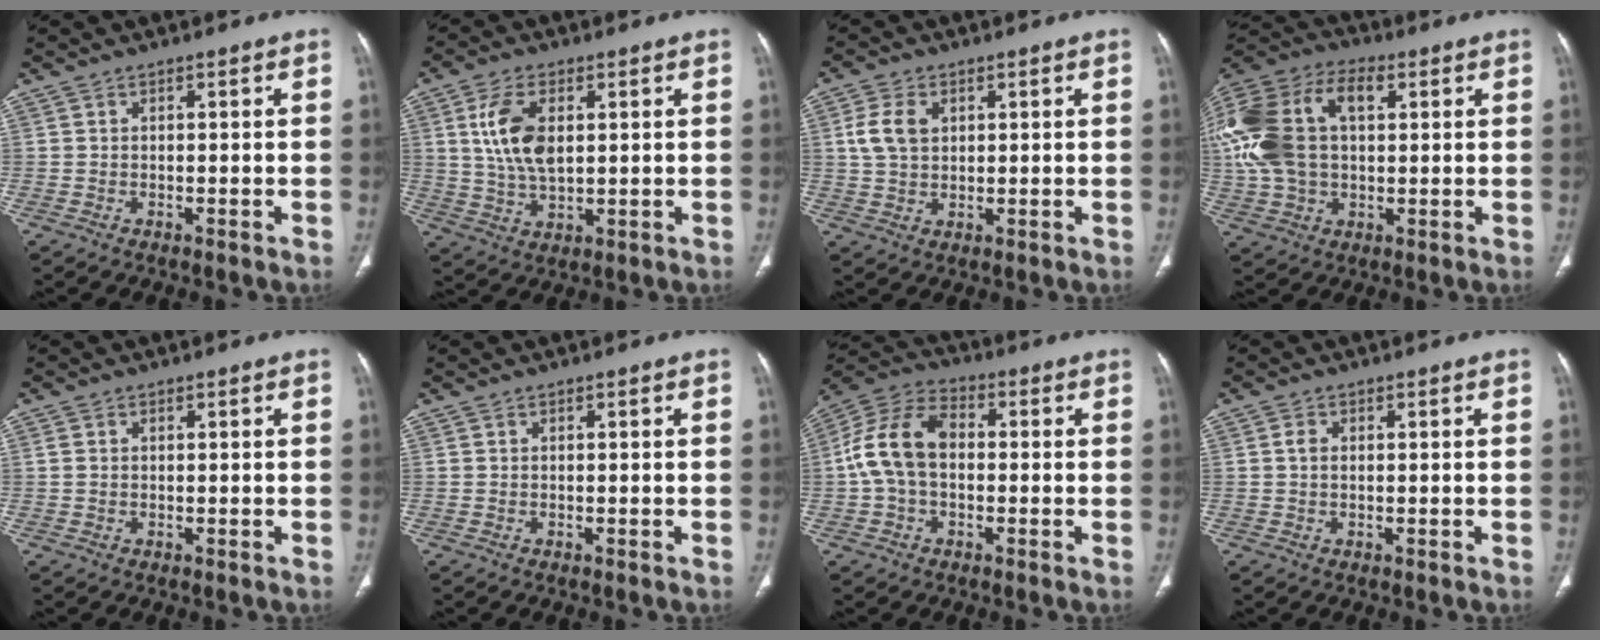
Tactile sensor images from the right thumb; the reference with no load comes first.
{"total": 9.7, "force": [2.3, 5.2, 7.8], "torque": [-0.153, -0.007, 0.047]}
{"total": 6.2, "force": [1.7, 4.3, 4.1], "torque": [-0.080, 0.001, 0.034]}
{"total": 22.9, "force": [4.6, 14.5, 17.1], "torque": [-0.390, 0.036, 0.084]}
{"total": 1.2, "force": [0.2, 0.9, 0.7], "torque": [-0.018, 0.004, 0.008]}
{"total": 0.0}
{"total": 12.1, "force": [-0.1, 8.0, 9.1], "torque": [-0.176, 0.035, -0.013]}
{"total": 1.7, "force": [0.3, 1.2, 1.2], "torque": [-0.023, 0.002, 0.004]}